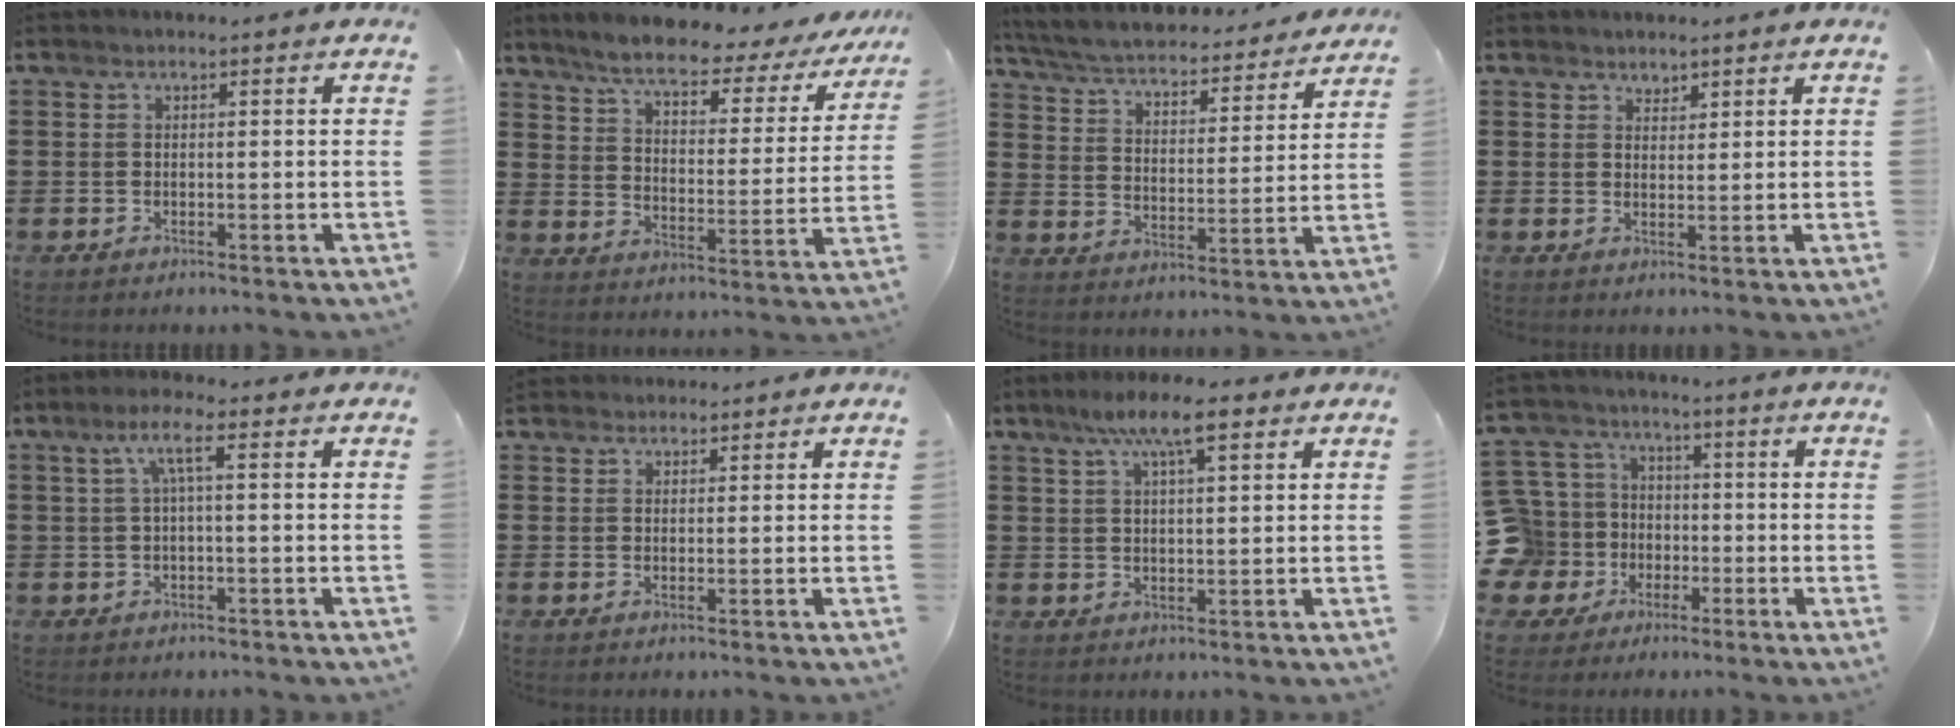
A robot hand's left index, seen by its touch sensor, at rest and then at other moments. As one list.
[{"total": 6.2, "force": [5.2, 0.9, 3.4], "torque": [-0.082, -0.031, 0.079]}, {"total": 4.5, "force": [4.3, 0.3, 1.3], "torque": [-0.049, -0.035, 0.065]}, {"total": 1.7, "force": [1.6, 0.8, 0.0], "torque": [-0.003, 0.004, 0.031]}, {"total": 4.2, "force": [0.9, 0.5, 4.1], "torque": [-0.081, 0.007, 0.011]}, {"total": 2.0, "force": [1.9, 0.6, -0.1], "torque": [-0.004, 0.002, 0.039]}, {"total": 7.6, "force": [4.7, 1.5, 5.7], "torque": [-0.104, -0.003, 0.078]}, {"total": 10.2, "force": [-2.4, 9.6, 2.5], "torque": [-0.123, 0.011, -0.047]}]